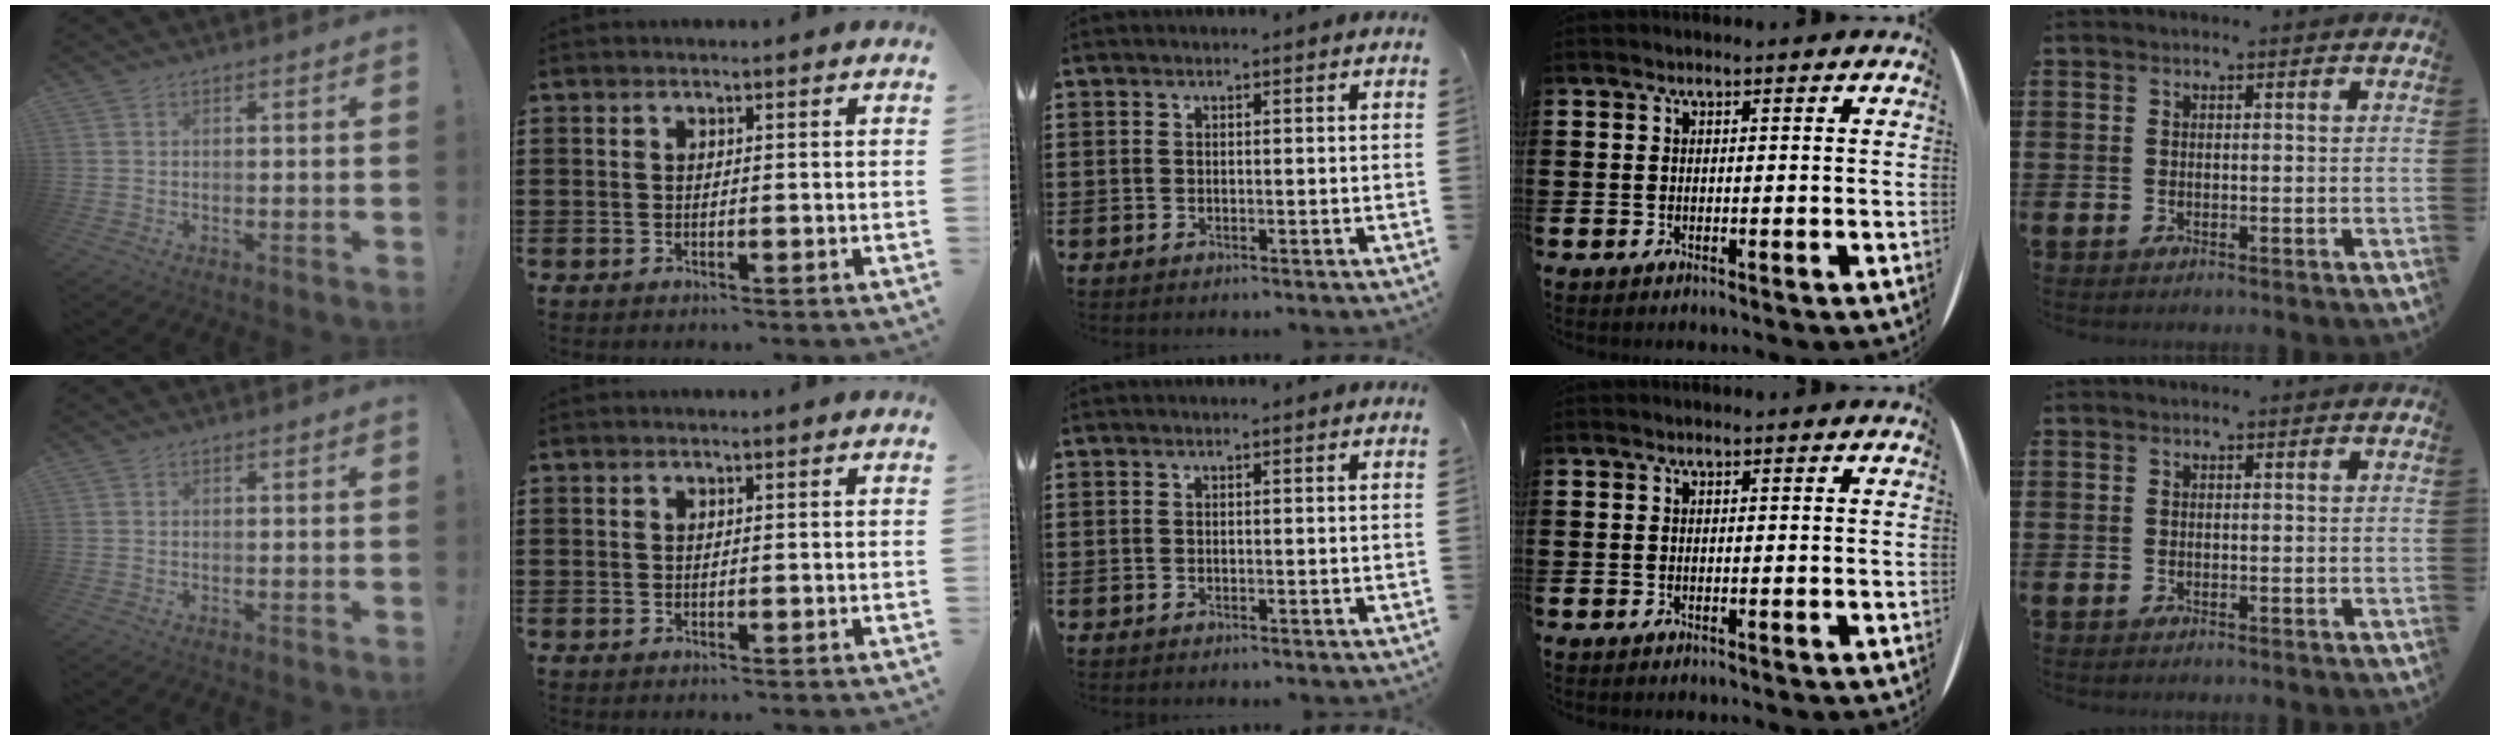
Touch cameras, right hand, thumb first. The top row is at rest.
{"middle": {"total": 0.5, "force": [0.5, -0.2, 0.1], "torque": [0.000, 0.000, 0.011]}}